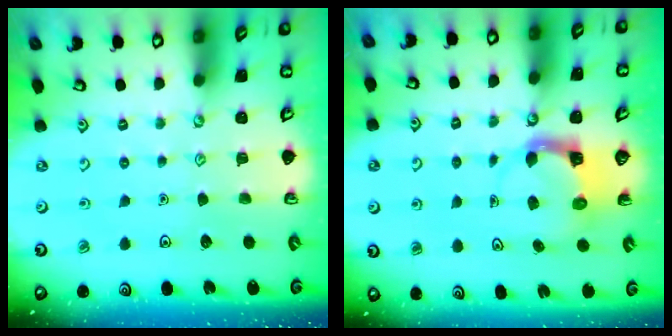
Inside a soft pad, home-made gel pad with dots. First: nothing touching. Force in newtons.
{"total": 3.9, "press": 3.9, "slide": 0.4}